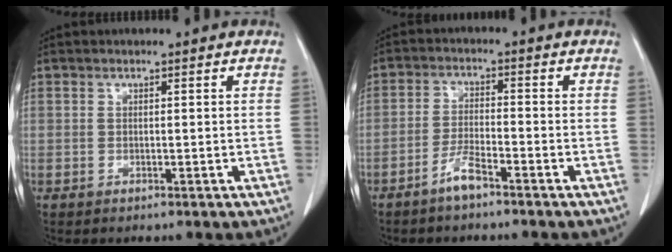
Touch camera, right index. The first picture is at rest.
{"total": 3.1, "force": [-2.4, 0.2, 1.9], "torque": [-0.040, 0.001, -0.048]}